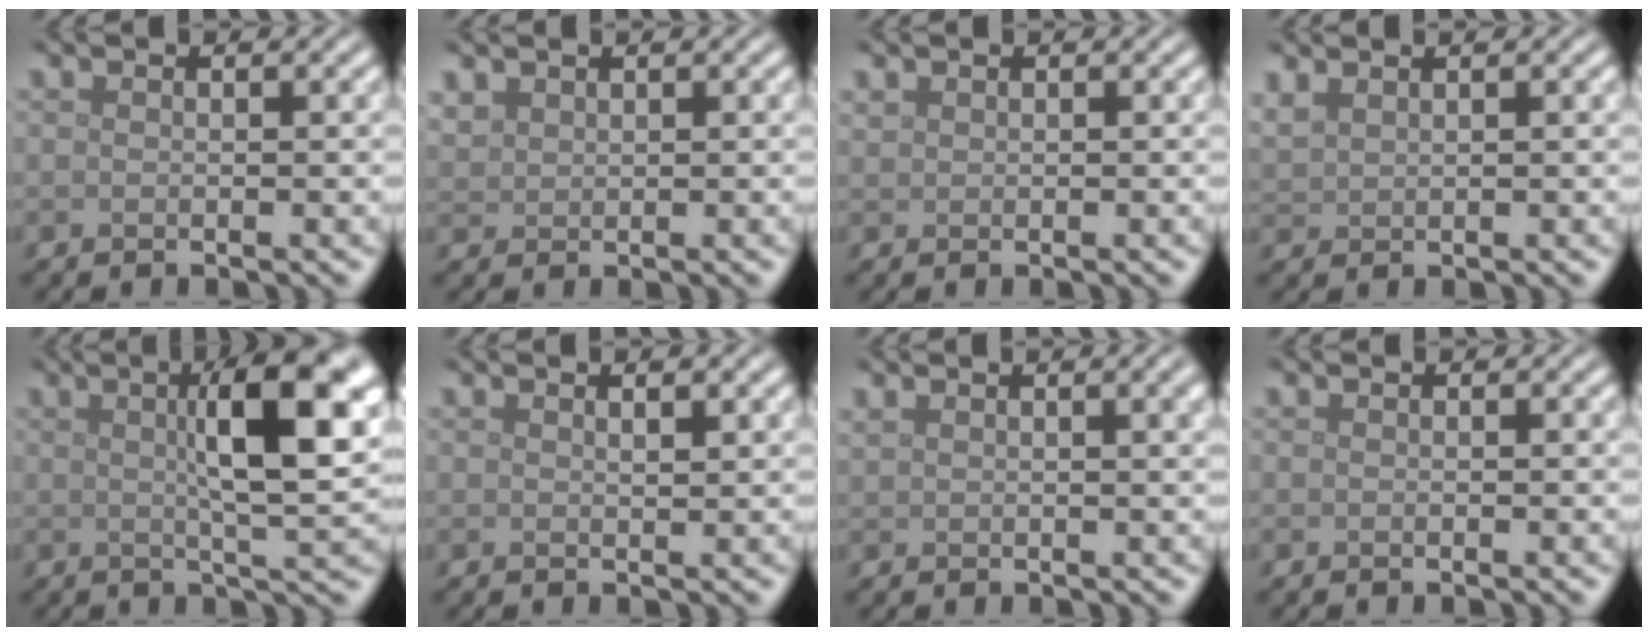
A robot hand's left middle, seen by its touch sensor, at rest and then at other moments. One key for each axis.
{"total": 1.5, "fx": 1.2, "fy": 0.9, "fz": 0.3, "tx": -0.012, "ty": 0.003, "tz": 0.028}
{"total": 0.6, "fx": 0.5, "fy": 0.3, "fz": 0.1, "tx": -0.004, "ty": 0.001, "tz": 0.014}
{"total": 1.6, "fx": 1.5, "fy": 0.4, "fz": 0.6, "tx": -0.020, "ty": 0.007, "tz": 0.037}
{"total": 9.5, "fx": 2.2, "fy": 2.3, "fz": 8.9, "tx": -0.116, "ty": 0.012, "tz": 0.032}
{"total": 1.1, "fx": 0.8, "fy": 0.2, "fz": 0.8, "tx": -0.012, "ty": 0.001, "tz": 0.013}
{"total": 4.5, "fx": 2.6, "fy": 1.8, "fz": 3.2, "tx": -0.034, "ty": 0.018, "tz": 0.026}
{"total": 0.0}